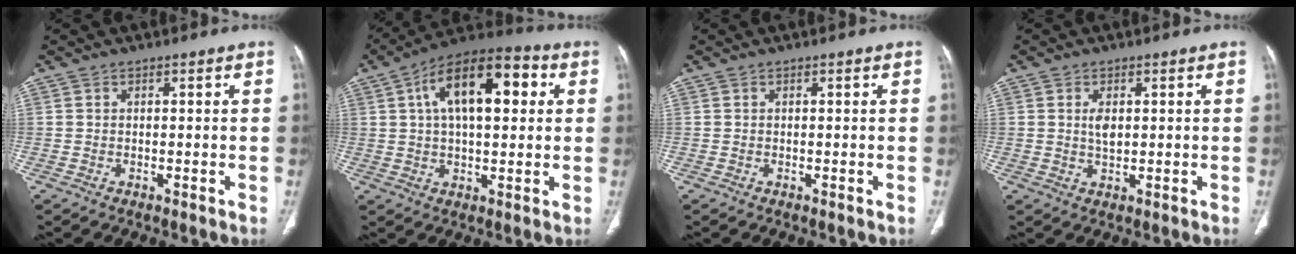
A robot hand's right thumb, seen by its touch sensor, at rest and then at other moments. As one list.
[{"total": 17.2, "force": [4.6, 8.2, 14.4], "torque": [-0.211, 0.024, 0.066]}, {"total": 0.0}, {"total": 3.6, "force": [0.8, 1.9, 2.9], "torque": [-0.052, -0.007, 0.017]}]